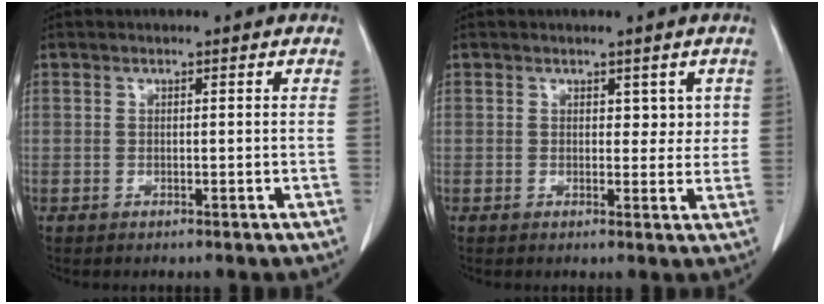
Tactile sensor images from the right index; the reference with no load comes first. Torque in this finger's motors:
{"motor_torque": [-0.21, -0.02, -0.05, -0.01]}